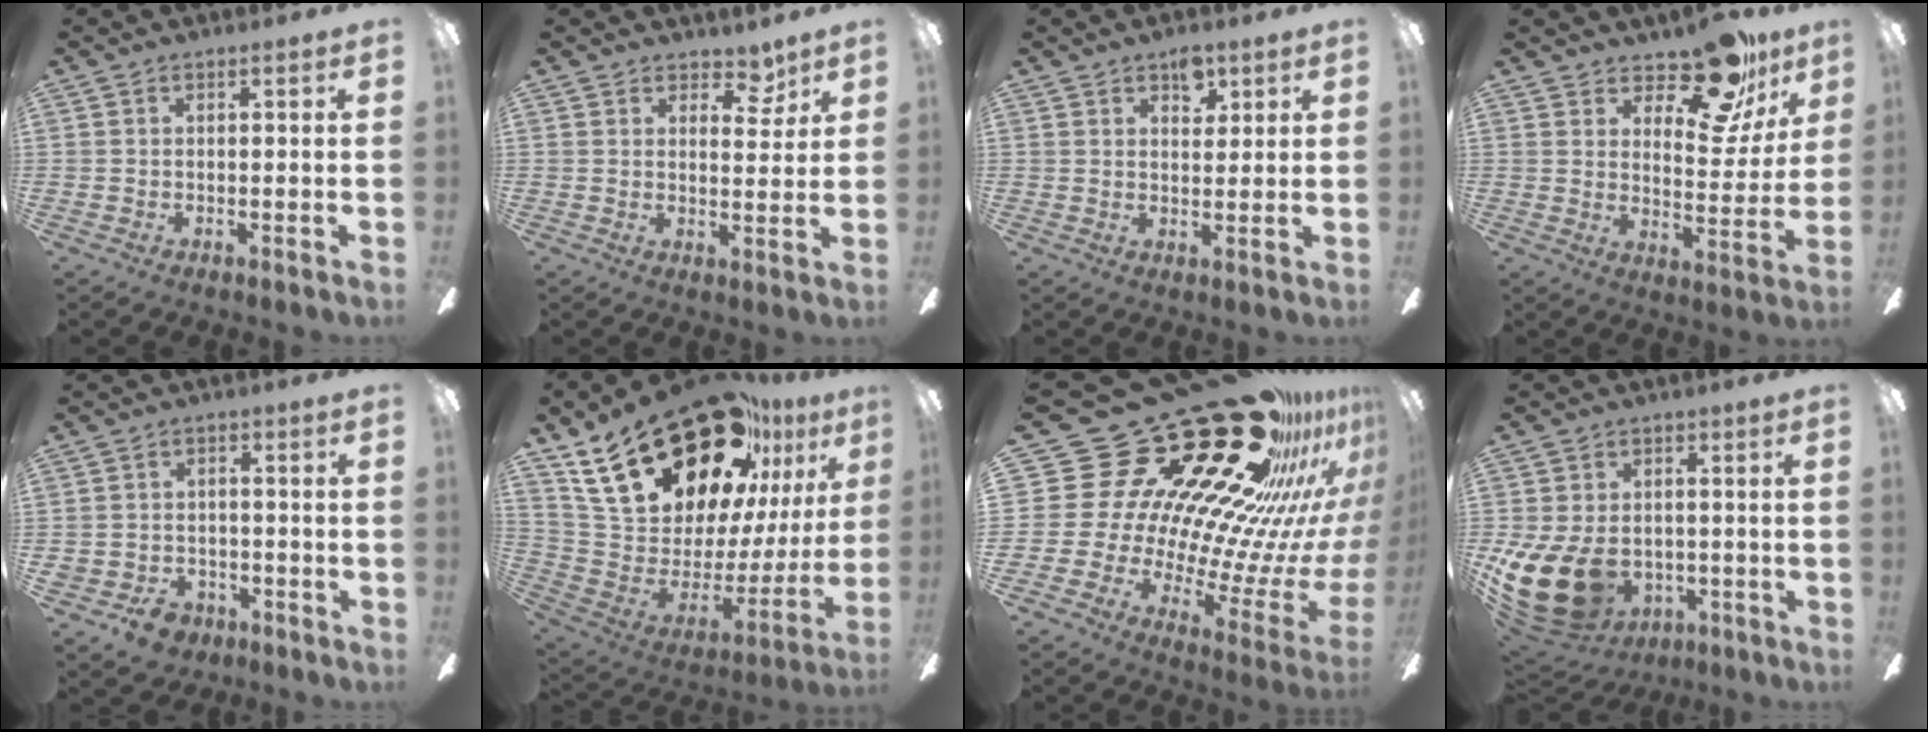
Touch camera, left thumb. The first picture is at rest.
{"total": 5.4, "force": [4.2, 2.6, 2.1], "torque": [-0.013, -0.024, 0.071]}
{"total": 5.2, "force": [3.4, 3.1, 2.6], "torque": [-0.018, -0.012, 0.054]}
{"total": 16.8, "force": [12.5, 7.0, 8.8], "torque": [-0.125, -0.080, 0.213]}
{"total": 6.5, "force": [-3.8, 4.9, 1.9], "torque": [-0.031, 0.034, -0.069]}
{"total": 32.2, "force": [20.8, 14.9, 19.5], "torque": [-0.335, -0.128, 0.382]}
{"total": 36.4, "force": [23.9, 17.9, 20.9], "torque": [-0.263, -0.256, 0.486]}
{"total": 17.8, "force": [-4.5, 12.5, 11.9], "torque": [-0.249, 0.013, -0.068]}